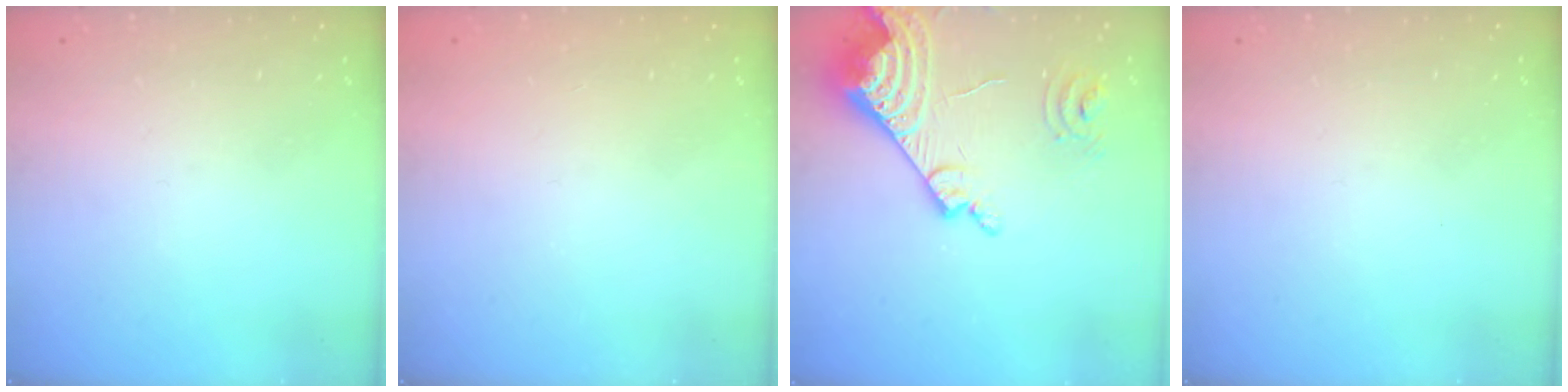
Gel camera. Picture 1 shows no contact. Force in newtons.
{"total": 1.4, "press": 1.2, "slide": 0.8}
{"total": 18.6, "press": 18.5, "slide": 1.9}
{"total": 0.0}